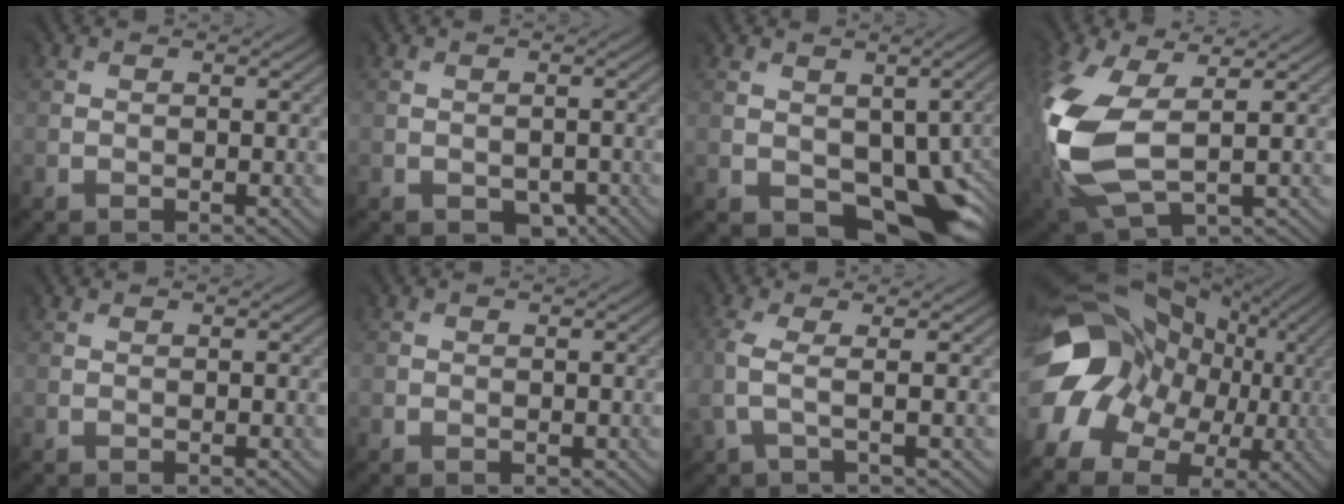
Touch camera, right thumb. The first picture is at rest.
{"total": 2.7, "force": [-2.0, 1.7, 0.6], "torque": [-0.004, -0.013, -0.026]}
{"total": 8.3, "force": [-1.1, 6.2, 5.4], "torque": [-0.091, -0.048, 0.003]}
{"total": 11.5, "force": [0.5, 7.4, 8.9], "torque": [-0.277, -0.016, 0.019]}
{"total": 0.0}
{"total": 0.8, "force": [-0.2, 0.1, -0.8], "torque": [0.015, -0.002, -0.005]}
{"total": 2.1, "force": [0.1, -0.4, 2.1], "torque": [-0.072, 0.007, -0.004]}
{"total": 16.0, "force": [0.0, 12.9, 9.5], "torque": [-0.209, -0.020, 0.034]}